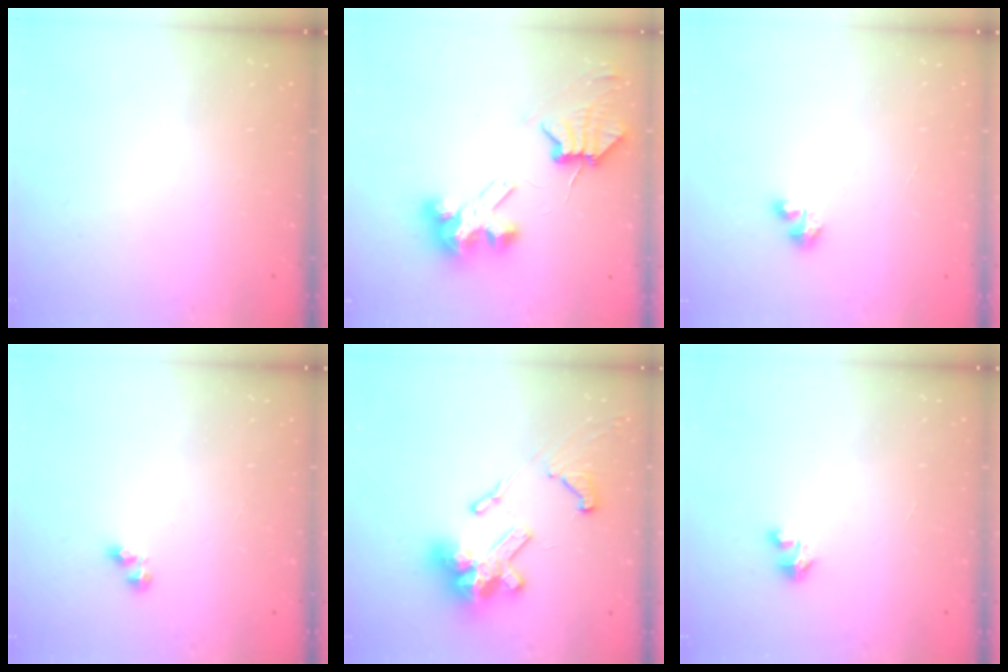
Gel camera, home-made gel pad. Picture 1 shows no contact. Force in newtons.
{"total": 8.0, "press": 7.9, "slide": 1.0}
{"total": 3.3, "press": 3.3, "slide": 0.2}
{"total": 2.1, "press": 2.1, "slide": 0.3}
{"total": 18.9, "press": 18.8, "slide": 1.2}
{"total": 1.6, "press": 1.6, "slide": 0.1}